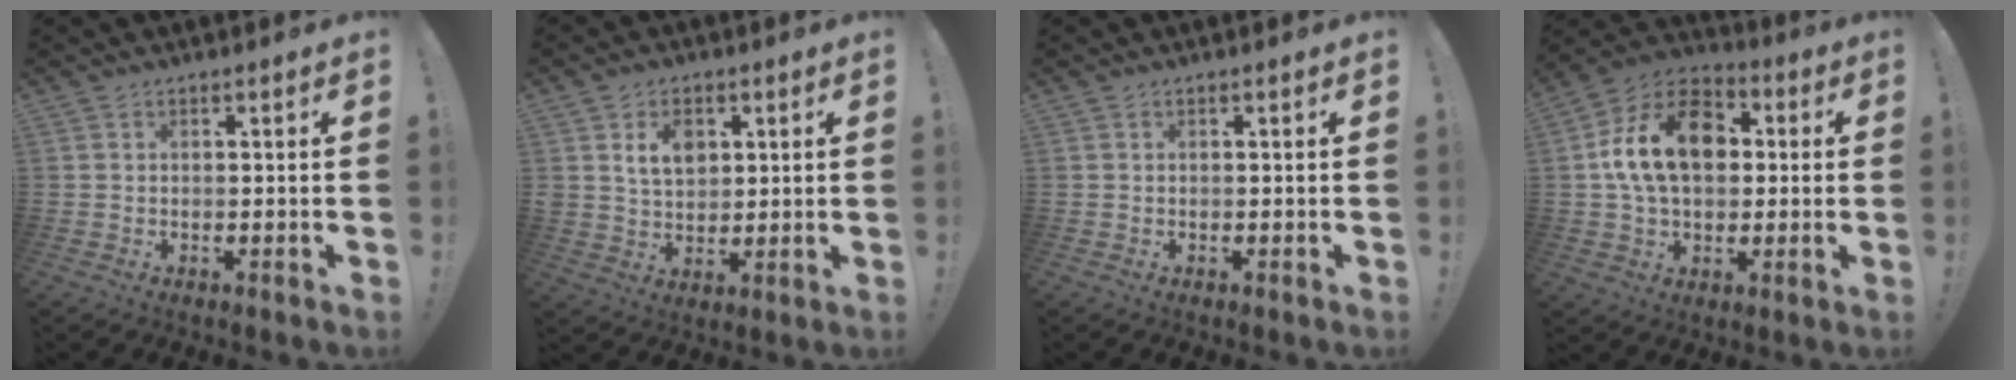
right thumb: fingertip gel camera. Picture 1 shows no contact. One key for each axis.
{"total": 8.2, "fx": 3.3, "fy": 6.2, "fz": 4.2, "tx": -0.058, "ty": -0.014, "tz": 0.062}
{"total": 0.0}
{"total": 18.9, "fx": 3.2, "fy": 13.3, "fz": 13.1, "tx": -0.209, "ty": 0.014, "tz": 0.062}